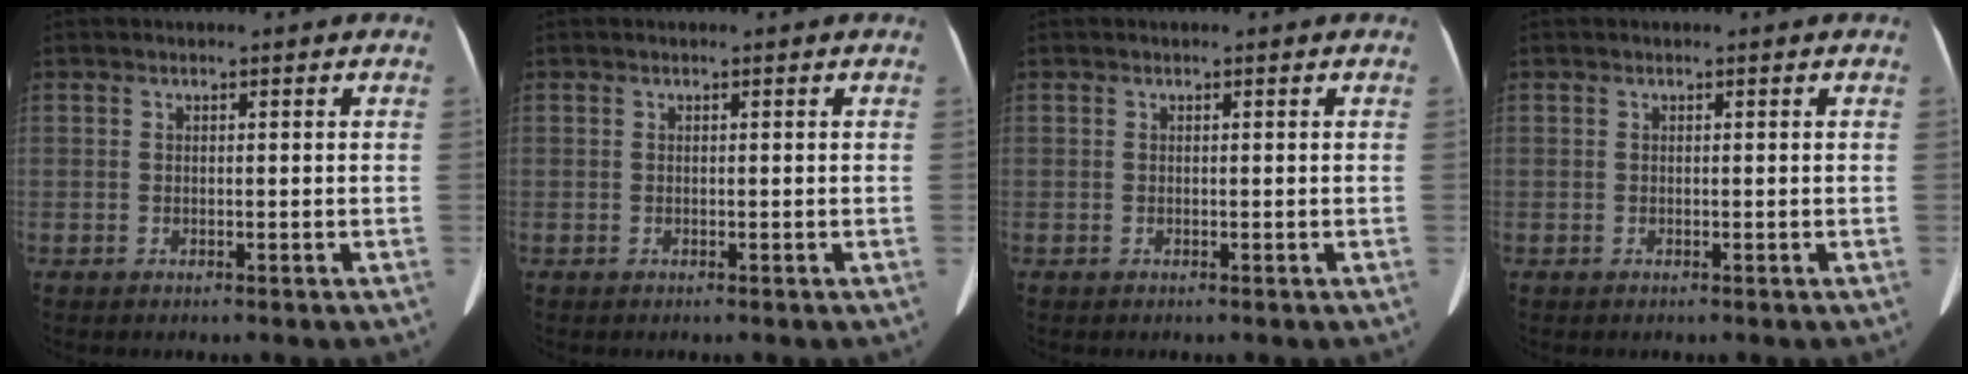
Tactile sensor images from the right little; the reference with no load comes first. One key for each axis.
{"total": 0.0}
{"total": 0.0}
{"total": 0.0}